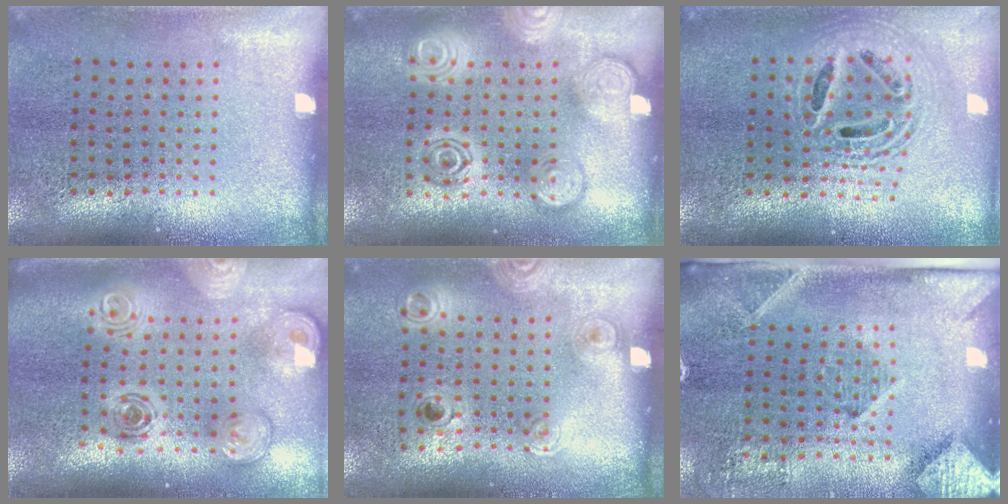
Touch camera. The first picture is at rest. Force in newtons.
{"total": 2.8, "press": 2.8, "slide": 0.4}
{"total": 2.0, "press": 1.6, "slide": 1.3}
{"total": 2.2, "press": 1.8, "slide": 1.4}
{"total": 1.1, "press": 0.8, "slide": 0.8}
{"total": 2.8, "press": 2.1, "slide": 1.9}